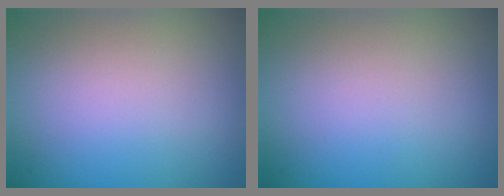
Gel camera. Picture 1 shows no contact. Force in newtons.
{"total": 0.0}